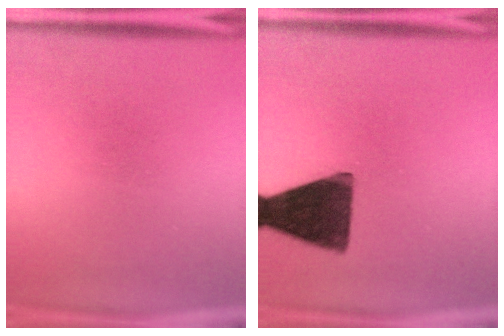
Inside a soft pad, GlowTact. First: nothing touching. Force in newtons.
{"total": 14.5}